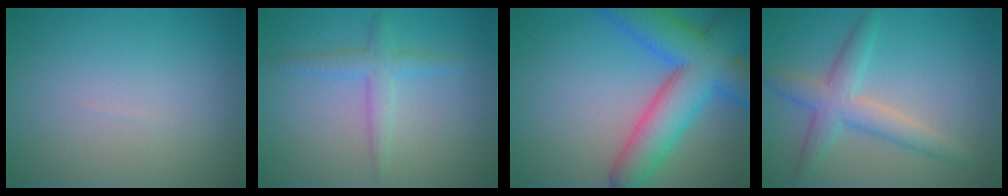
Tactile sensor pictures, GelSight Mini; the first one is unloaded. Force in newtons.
{"total": 2.5, "press": 2.5, "slide": 0.1}
{"total": 10.0, "press": 10.0, "slide": 0.5}
{"total": 4.0, "press": 4.0, "slide": 0.1}